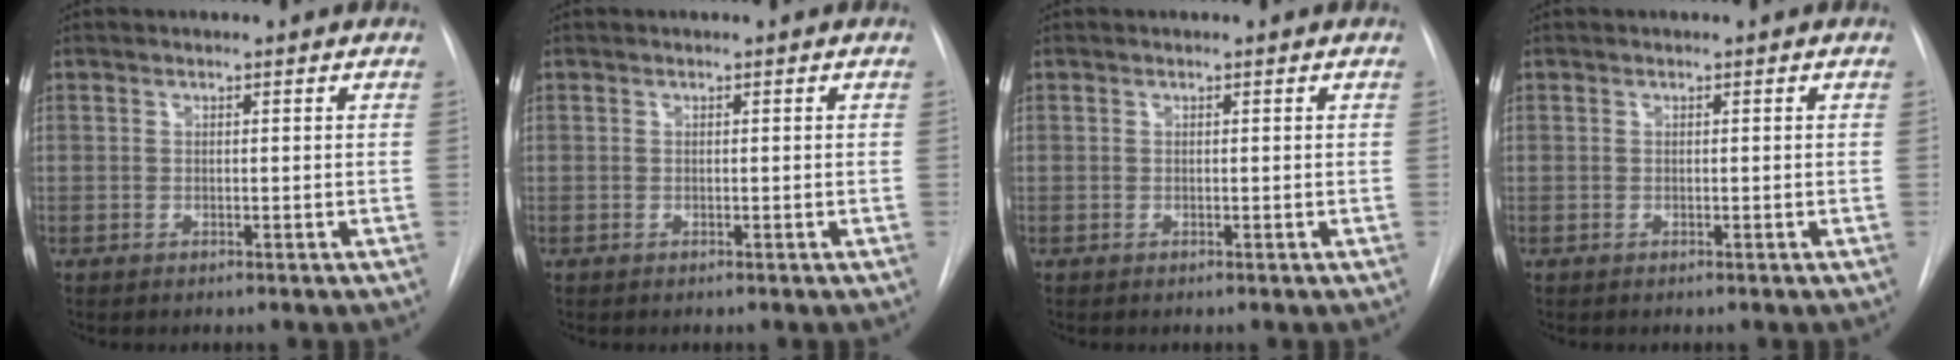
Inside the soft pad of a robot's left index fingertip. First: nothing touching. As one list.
[{"total": 0.0}, {"total": 0.0}, {"total": 0.0}]